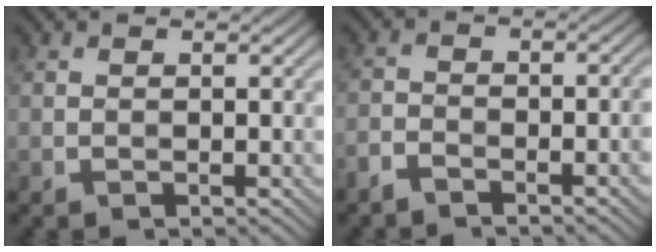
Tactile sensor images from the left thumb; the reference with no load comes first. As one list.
[{"total": 4.1, "force": [-3.0, 1.0, 2.6], "torque": [-0.048, -0.002, -0.062]}]